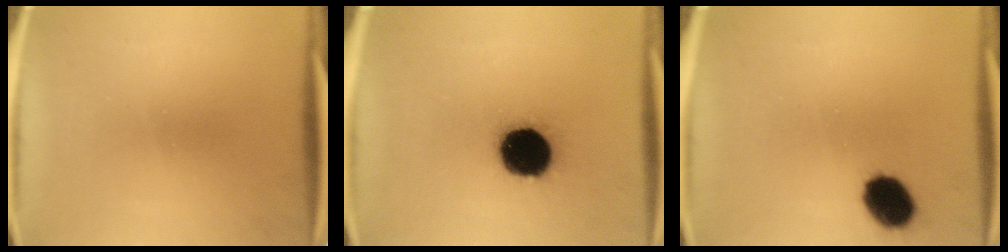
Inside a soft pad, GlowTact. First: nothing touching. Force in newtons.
{"total": 18.6}
{"total": 9.4}